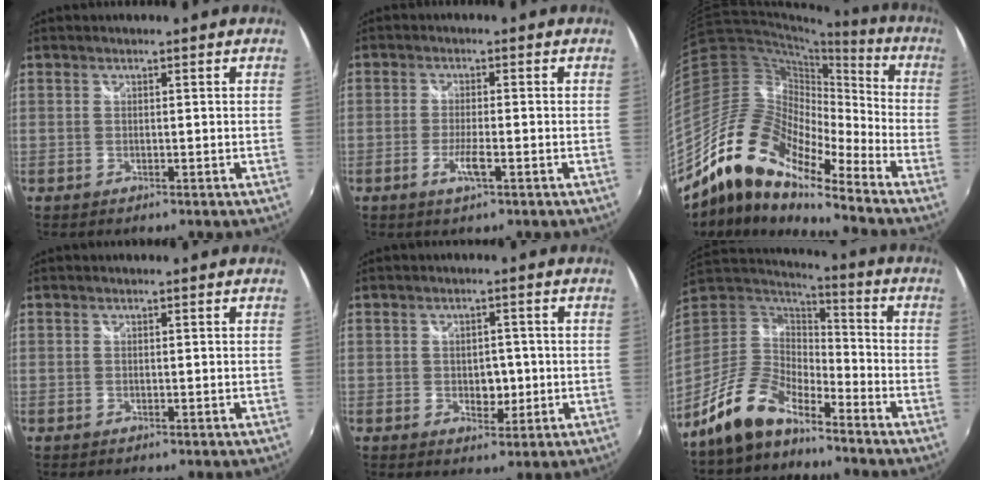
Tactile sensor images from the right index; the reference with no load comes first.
{"total": 3.7, "force": [-1.7, 0.4, 3.3], "torque": [-0.070, -0.006, -0.034]}
{"total": 16.5, "force": [-11.7, 4.5, 10.8], "torque": [-0.170, -0.006, -0.237]}
{"total": 0.0}
{"total": 4.1, "force": [-0.6, 3.0, 2.8], "torque": [-0.043, -0.001, -0.007]}
{"total": 12.6, "force": [-9.6, 4.6, 6.7], "torque": [-0.148, 0.007, -0.187]}